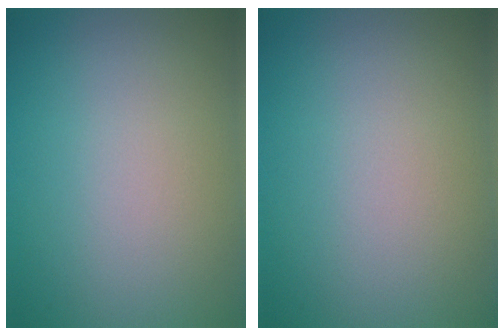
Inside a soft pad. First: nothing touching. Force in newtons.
{"total": 0.0}